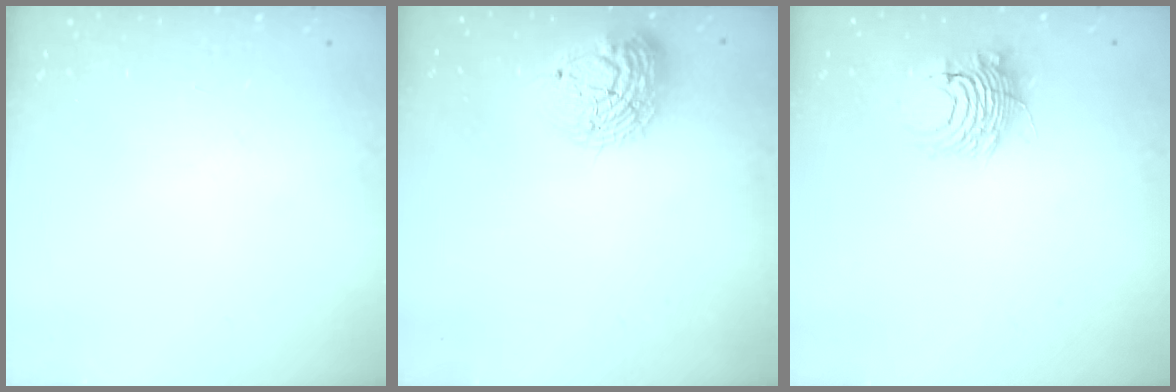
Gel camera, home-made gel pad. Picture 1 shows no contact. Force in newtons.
{"total": 14.1, "press": 14.1, "slide": 1.0}
{"total": 8.5, "press": 8.4, "slide": 0.8}